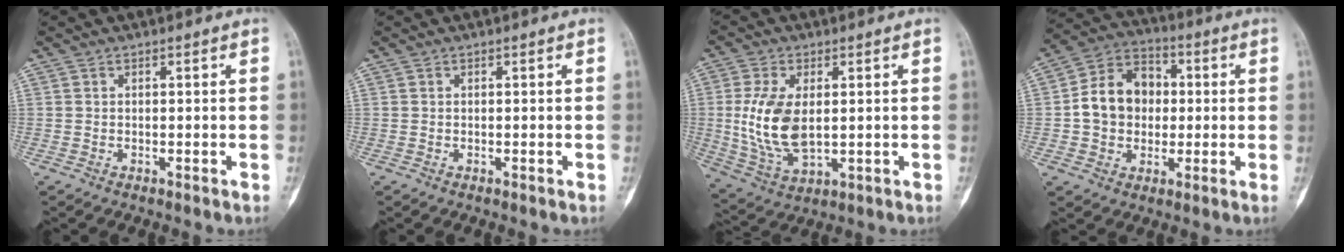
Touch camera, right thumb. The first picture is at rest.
{"total": 0.0}
{"total": 12.3, "force": [0.8, 6.8, 10.3], "torque": [-0.209, -0.013, 0.028]}
{"total": 12.4, "force": [0.2, 10.1, 7.3], "torque": [-0.094, 0.027, -0.005]}